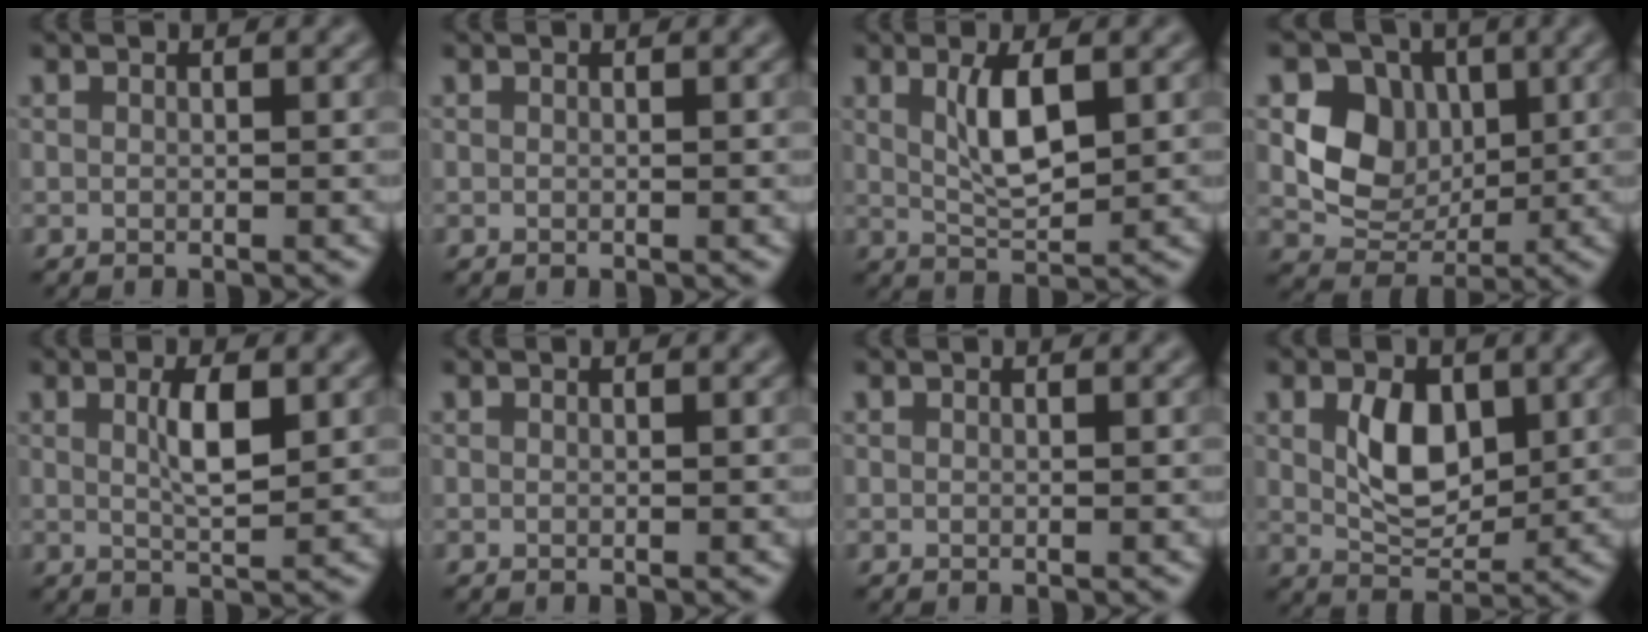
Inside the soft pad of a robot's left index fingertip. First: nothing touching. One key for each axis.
{"total": 0.0}
{"total": 4.0, "fx": 1.3, "fy": 1.3, "fz": 3.5, "tx": -0.073, "ty": -0.002, "tz": 0.027}
{"total": 5.8, "fx": 0.9, "fy": 4.8, "fz": 3.1, "tx": -0.048, "ty": -0.002, "tz": 0.012}
{"total": 3.2, "fx": 0.9, "fy": 0.7, "fz": 3.0, "tx": -0.056, "ty": 0.001, "tz": 0.015}
{"total": 0.0}
{"total": 0.0}
{"total": 4.7, "fx": 1.1, "fy": 2.9, "fz": 3.6, "tx": -0.070, "ty": -0.003, "tz": 0.022}